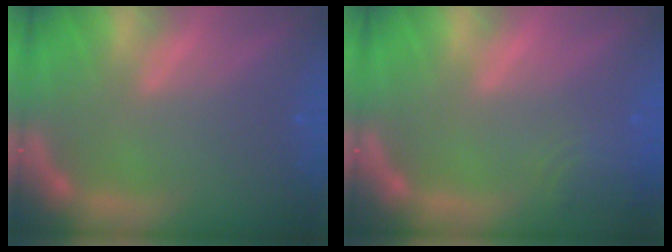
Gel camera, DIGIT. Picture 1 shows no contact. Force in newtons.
{"total": 2.9}